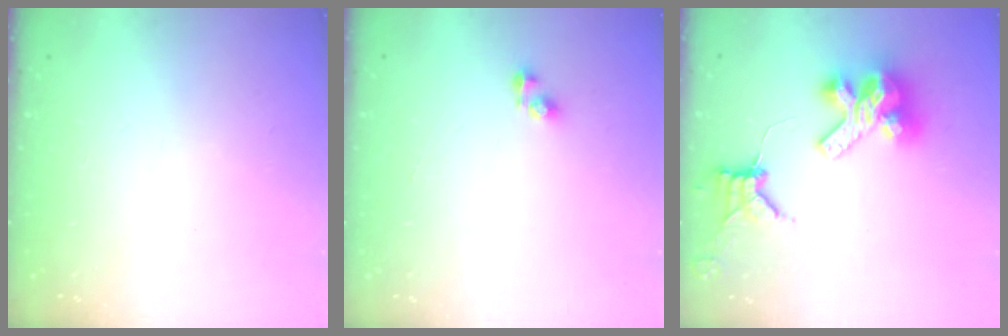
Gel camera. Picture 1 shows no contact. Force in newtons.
{"total": 3.4, "press": 3.4, "slide": 0.5}
{"total": 13.3, "press": 13.2, "slide": 1.8}